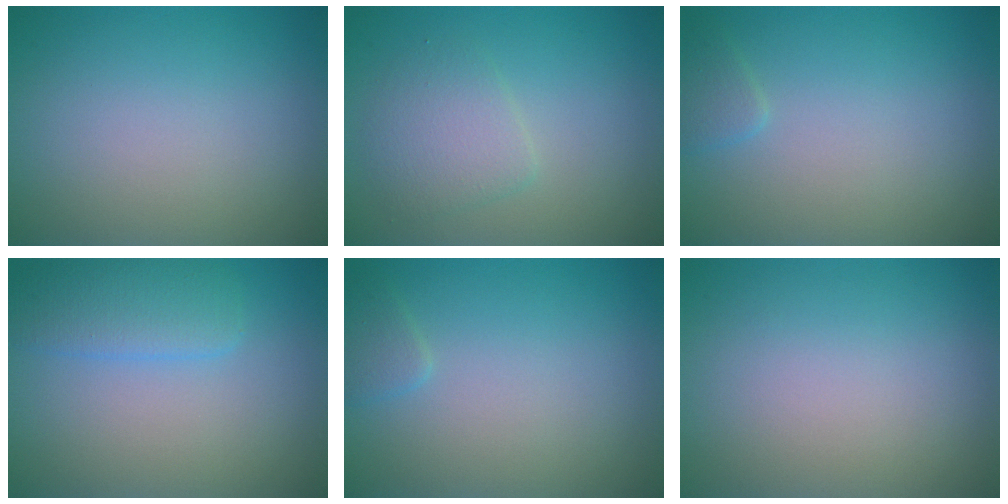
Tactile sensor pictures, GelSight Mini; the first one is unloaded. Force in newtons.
{"total": 2.7, "press": 2.7, "slide": 0.1}
{"total": 1.0, "press": 1.0, "slide": 0.0}
{"total": 3.1, "press": 3.1, "slide": 0.2}
{"total": 1.0, "press": 1.0, "slide": 0.0}
{"total": 0.0}